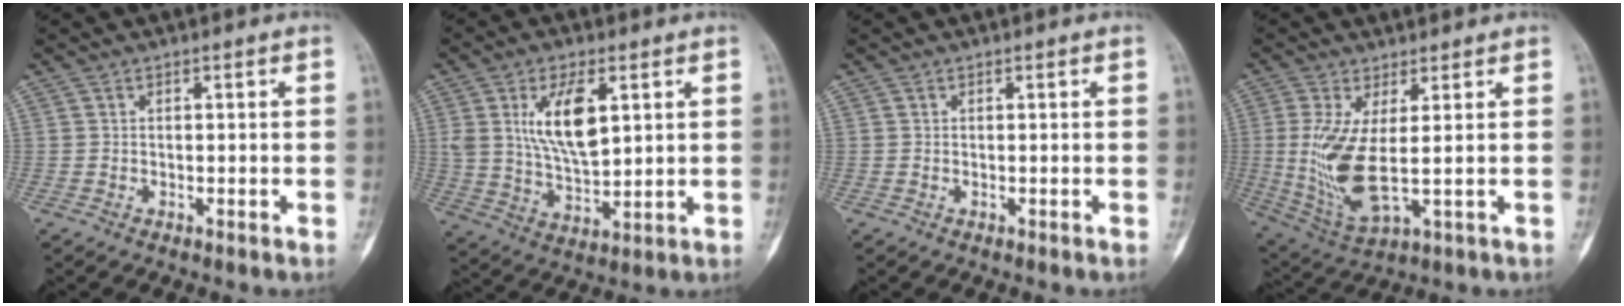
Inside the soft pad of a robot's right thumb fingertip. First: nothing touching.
{"total": 12.3, "force": [3.8, 5.6, 10.2], "torque": [-0.182, -0.020, 0.078]}
{"total": 0.0}
{"total": 11.3, "force": [0.5, 3.5, 10.8], "torque": [-0.246, -0.022, 0.025]}